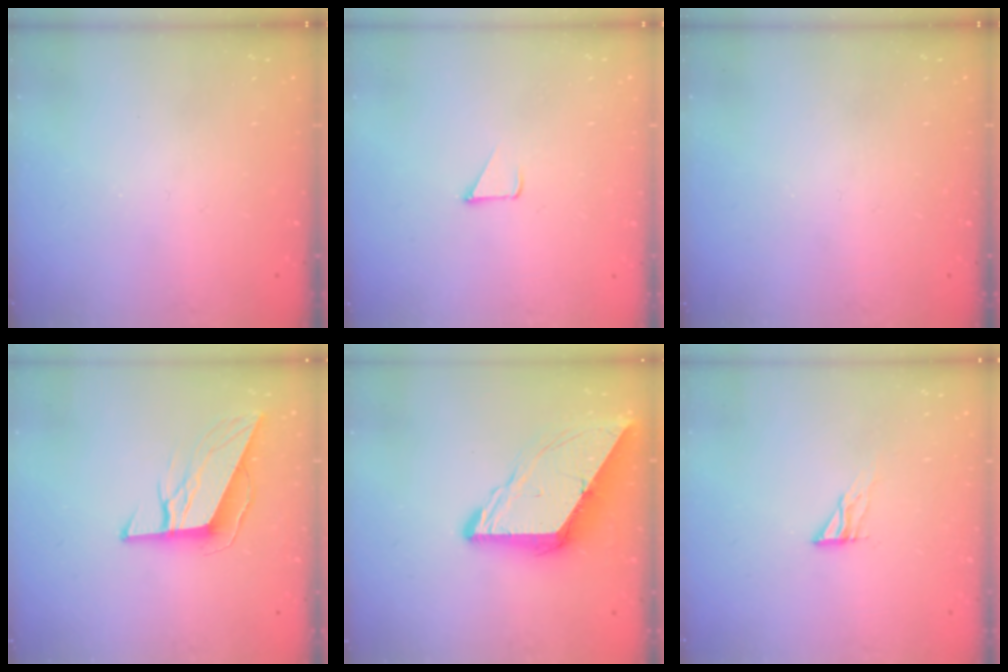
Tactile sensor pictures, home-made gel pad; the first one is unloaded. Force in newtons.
{"total": 1.8, "press": 1.7, "slide": 0.1}
{"total": 0.0}
{"total": 9.9, "press": 9.5, "slide": 2.7}
{"total": 10.2, "press": 10.1, "slide": 1.2}
{"total": 4.5, "press": 4.4, "slide": 0.4}